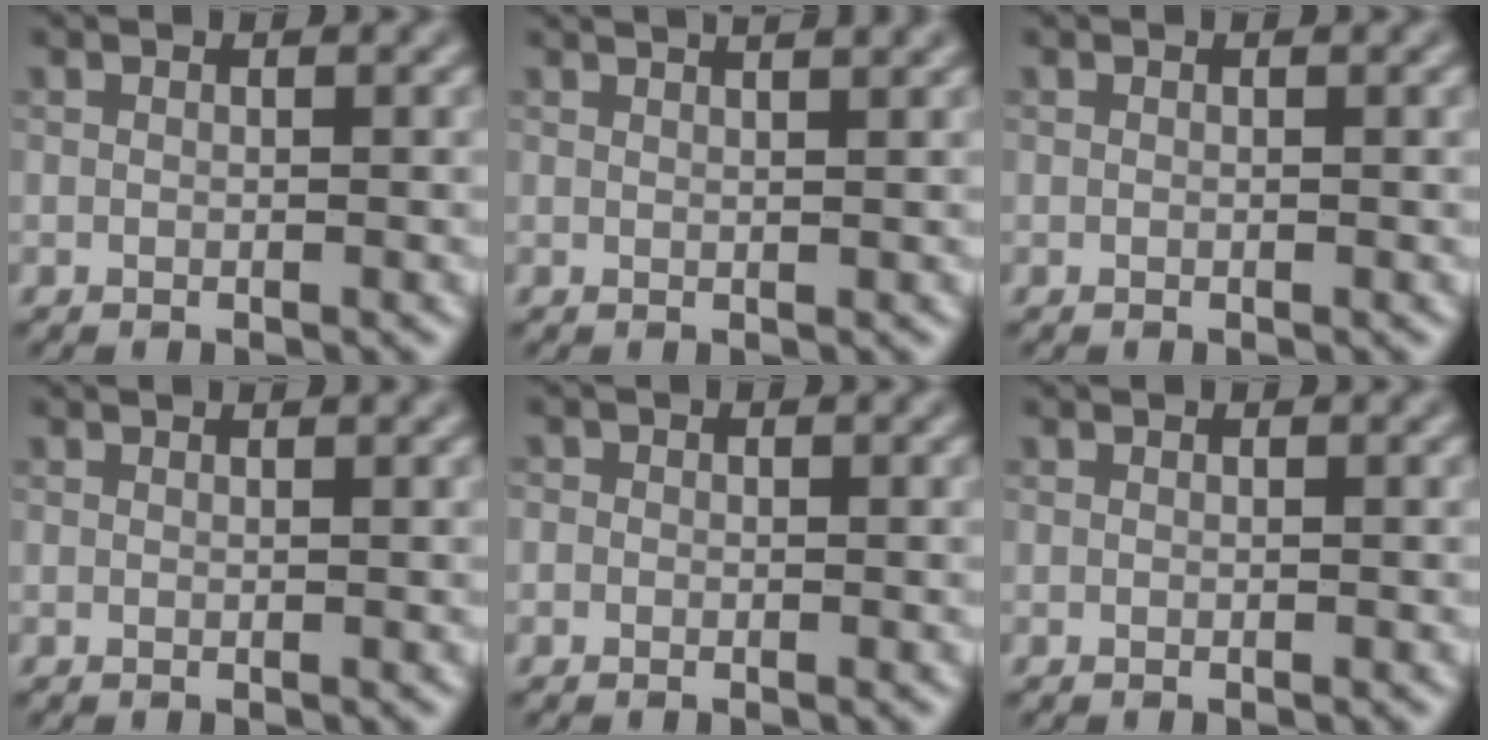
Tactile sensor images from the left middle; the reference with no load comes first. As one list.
[{"total": 4.8, "force": [3.2, 2.1, 2.9], "torque": [-0.010, 0.039, 0.009]}, {"total": 0.0}, {"total": 0.6, "force": [0.6, 0.0, 0.2], "torque": [-0.002, 0.001, 0.008]}, {"total": 0.7, "force": [0.0, 0.7, 0.1], "torque": [0.001, -0.005, -0.006]}, {"total": 0.0}]